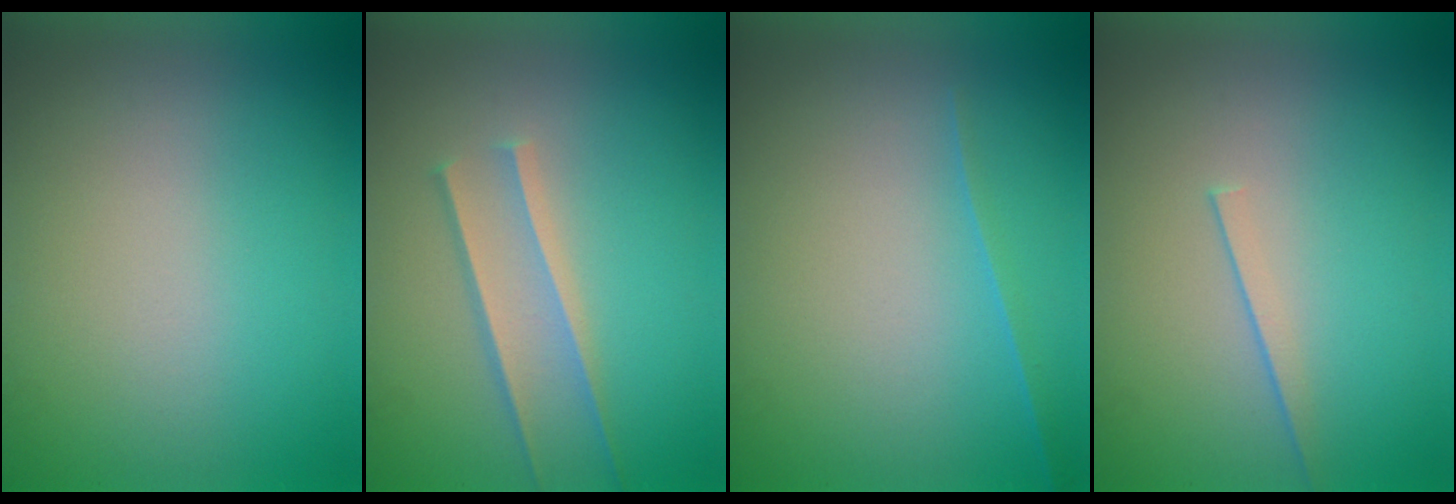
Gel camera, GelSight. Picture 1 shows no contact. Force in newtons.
{"total": 1.7}
{"total": 1.1}
{"total": 1.1}